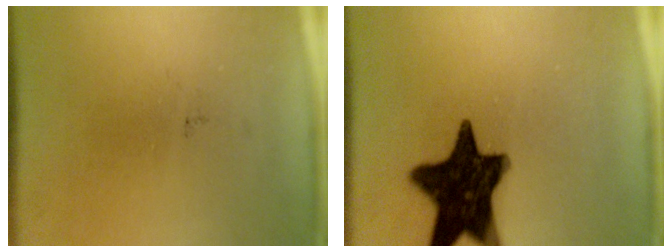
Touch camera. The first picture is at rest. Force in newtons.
{"total": 16.4}